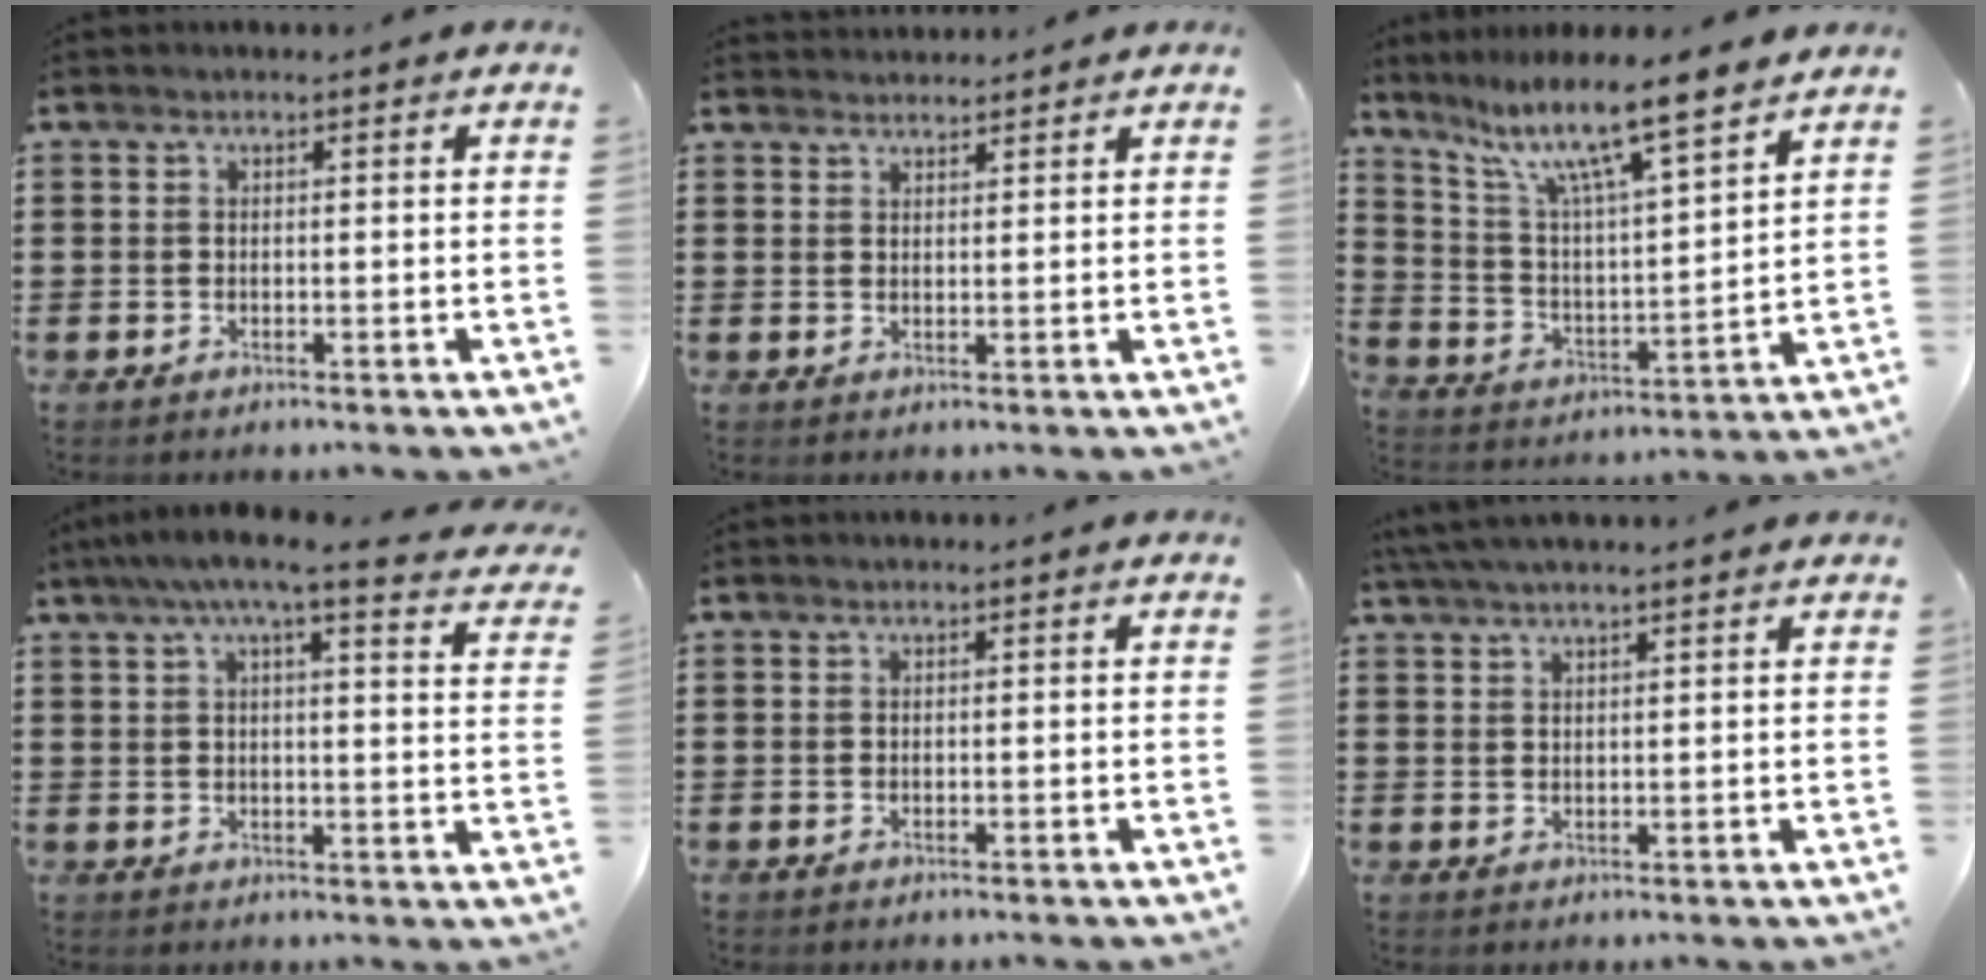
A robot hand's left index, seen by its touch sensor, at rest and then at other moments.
{"total": 1.8, "force": [1.7, 0.2, -0.1], "torque": [-0.002, 0.000, 0.035]}
{"total": 10.2, "force": [7.9, 0.9, 6.4], "torque": [-0.145, -0.049, 0.128]}
{"total": 6.3, "force": [5.0, 0.0, 3.8], "torque": [-0.092, -0.018, 0.083]}
{"total": 0.0}
{"total": 3.3, "force": [2.8, 0.1, 1.7], "torque": [-0.039, 0.003, 0.053]}